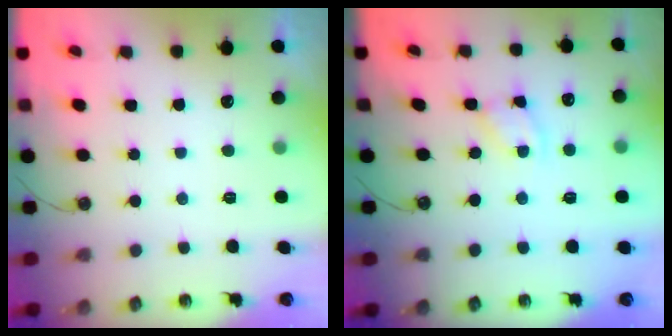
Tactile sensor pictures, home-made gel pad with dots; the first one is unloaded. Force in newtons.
{"total": 2.9, "press": 2.9, "slide": 0.4}